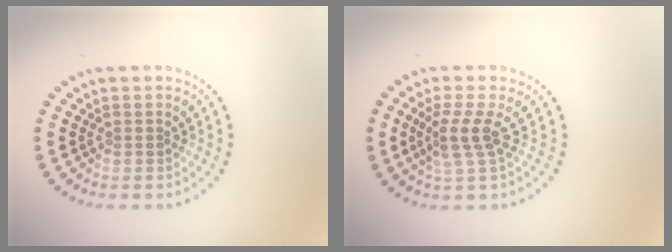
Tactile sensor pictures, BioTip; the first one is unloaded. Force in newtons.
{"total": 2.5, "press": 2.0, "slide": 1.5}